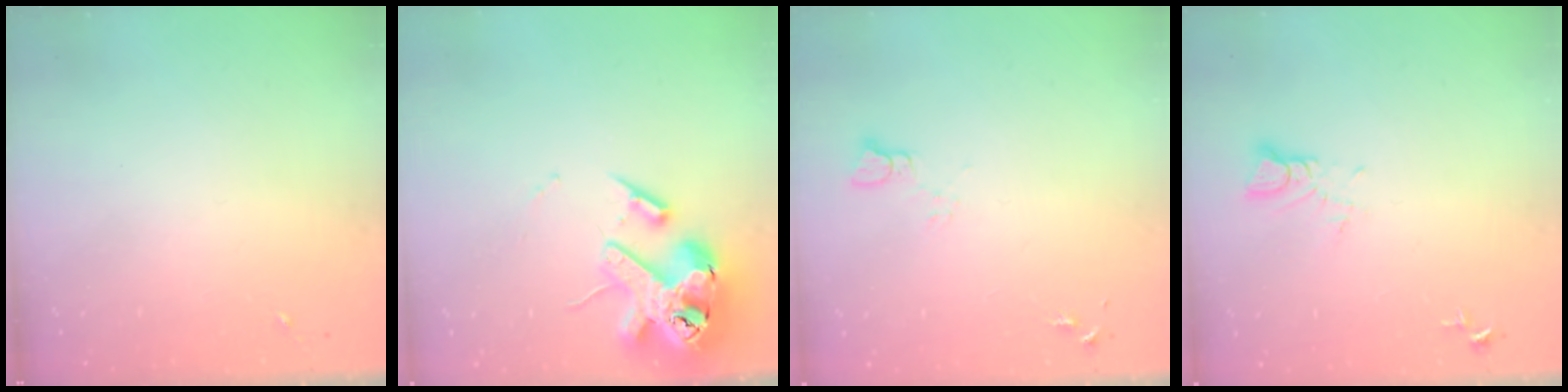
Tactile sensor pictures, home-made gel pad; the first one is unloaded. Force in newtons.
{"total": 18.6, "press": 18.4, "slide": 2.8}
{"total": 3.5, "press": 3.5, "slide": 0.4}
{"total": 3.5, "press": 3.5, "slide": 0.2}